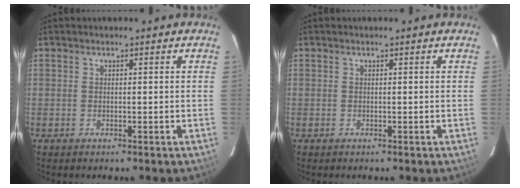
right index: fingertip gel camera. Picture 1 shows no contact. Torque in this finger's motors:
{"motor_torque": [0.00, 0.00, 0.00, 0.00]}